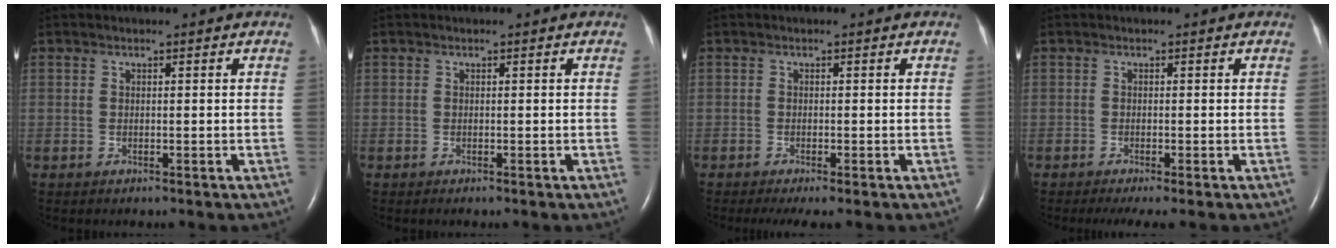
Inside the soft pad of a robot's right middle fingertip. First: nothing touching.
{"total": 0.0}
{"total": 3.1, "force": [-2.1, 0.4, 2.2], "torque": [-0.037, -0.011, -0.033]}
{"total": 2.9, "force": [-1.9, 0.2, 2.2], "torque": [-0.037, -0.012, -0.030]}